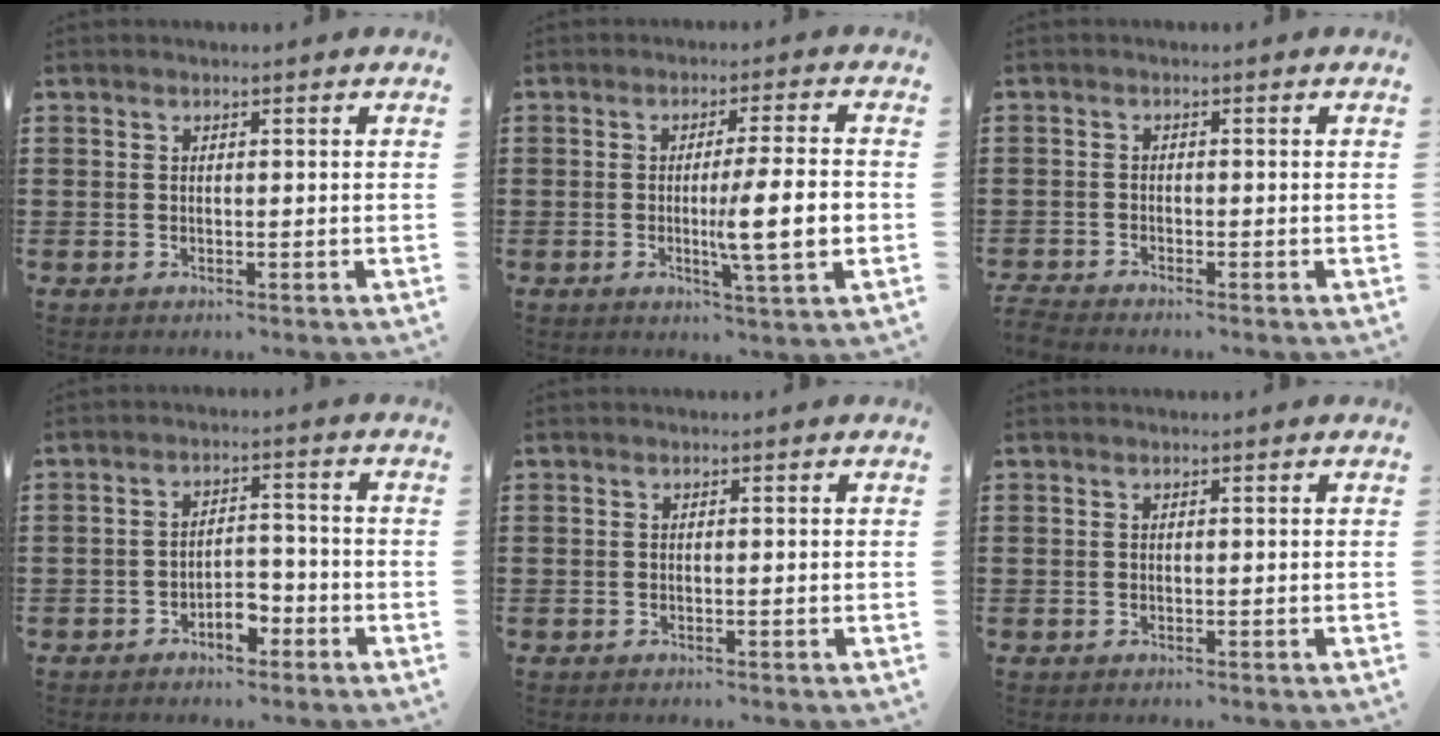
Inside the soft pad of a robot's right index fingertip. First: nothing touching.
{"total": 9.0, "force": [-1.2, 0.7, 8.9], "torque": [-0.132, -0.012, -0.024]}
{"total": 1.8, "force": [-1.8, -0.1, 0.0], "torque": [-0.003, 0.000, -0.038]}
{"total": 4.0, "force": [-2.6, 2.0, 2.3], "torque": [-0.039, 0.009, -0.051]}
{"total": 0.0}
{"total": 0.0}